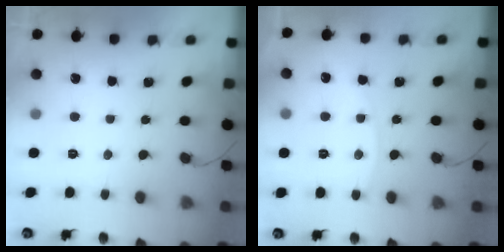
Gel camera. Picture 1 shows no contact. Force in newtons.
{"total": 3.5, "press": 3.5, "slide": 0.5}